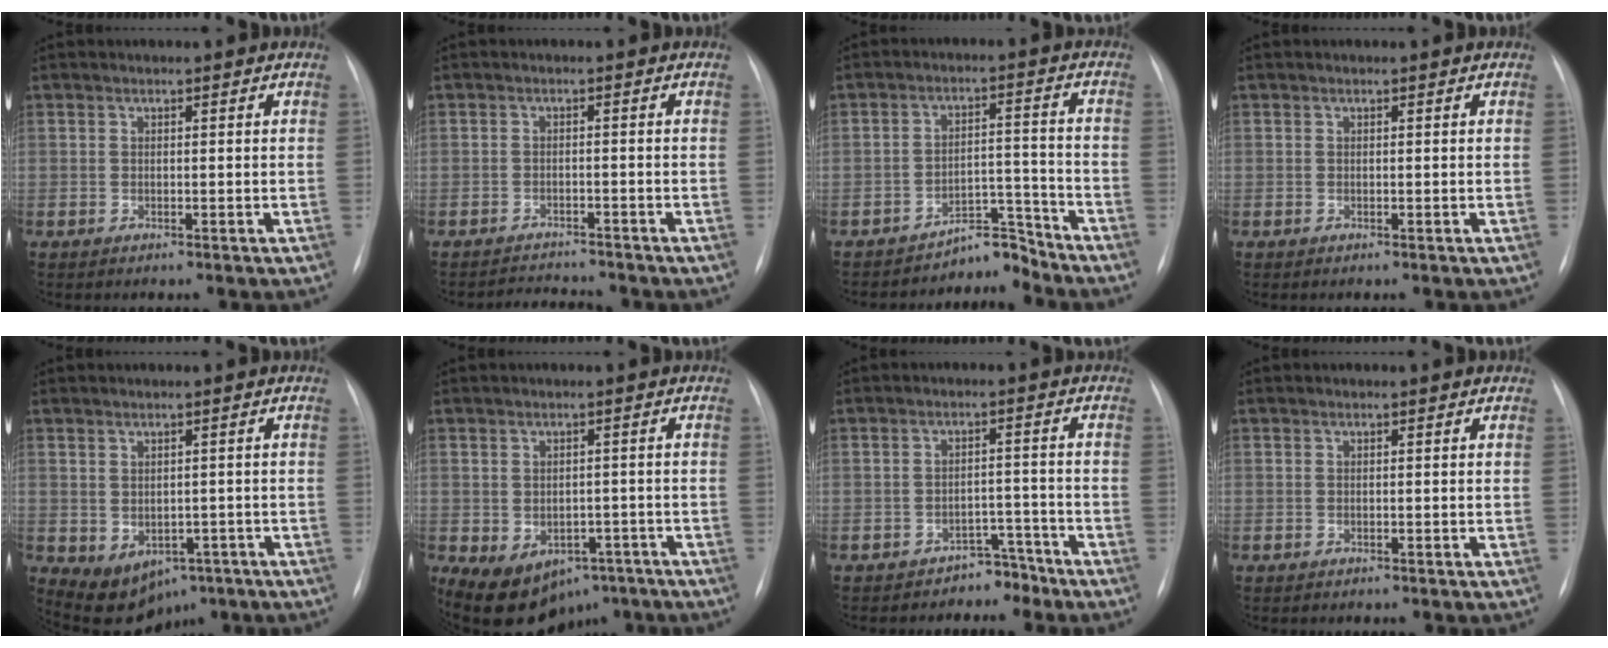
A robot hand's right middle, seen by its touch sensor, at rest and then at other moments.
{"total": 3.5, "force": [-3.5, 0.0, -0.1], "torque": [-0.003, -0.008, -0.054]}
{"total": 5.2, "force": [-5.2, 0.8, -0.5], "torque": [0.015, 0.037, -0.076]}
{"total": 0.0}
{"total": 7.3, "force": [-3.5, 5.3, 3.7], "torque": [-0.051, 0.009, -0.037]}
{"total": 11.2, "force": [-6.4, 7.8, 4.9], "torque": [-0.078, 0.018, -0.082]}
{"total": 3.7, "force": [-3.3, 1.8, -0.1], "torque": [0.009, 0.015, -0.044]}
{"total": 0.0}